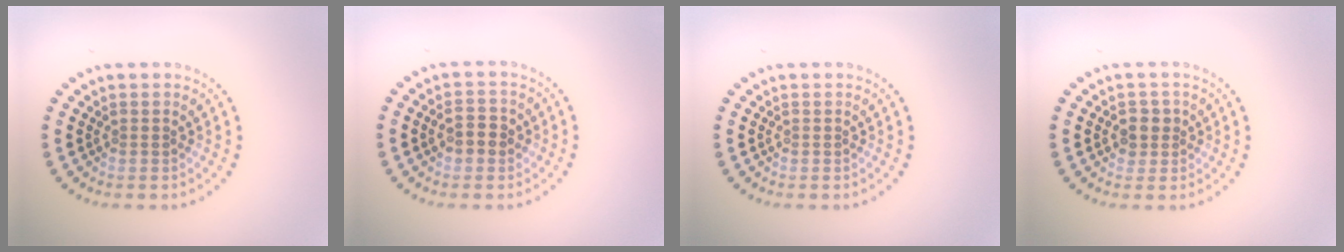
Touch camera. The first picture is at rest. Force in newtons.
{"total": 2.2, "press": 2.2, "slide": 0.1}
{"total": 0.0}
{"total": 1.8, "press": 1.7, "slide": 0.6}